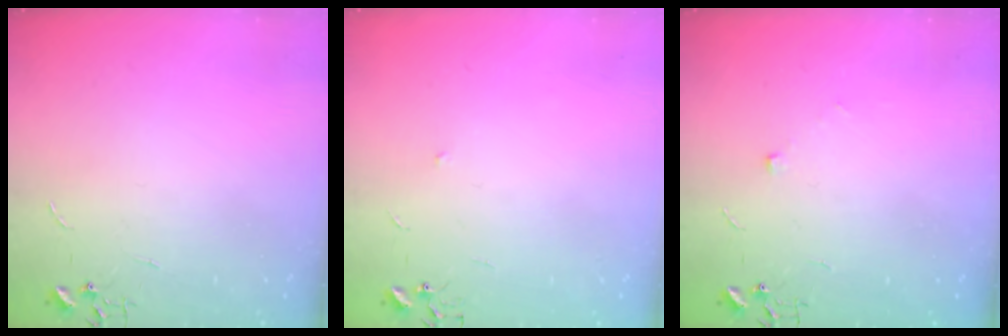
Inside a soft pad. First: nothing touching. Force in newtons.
{"total": 3.5, "press": 3.2, "slide": 1.3}
{"total": 4.1, "press": 3.9, "slide": 1.1}